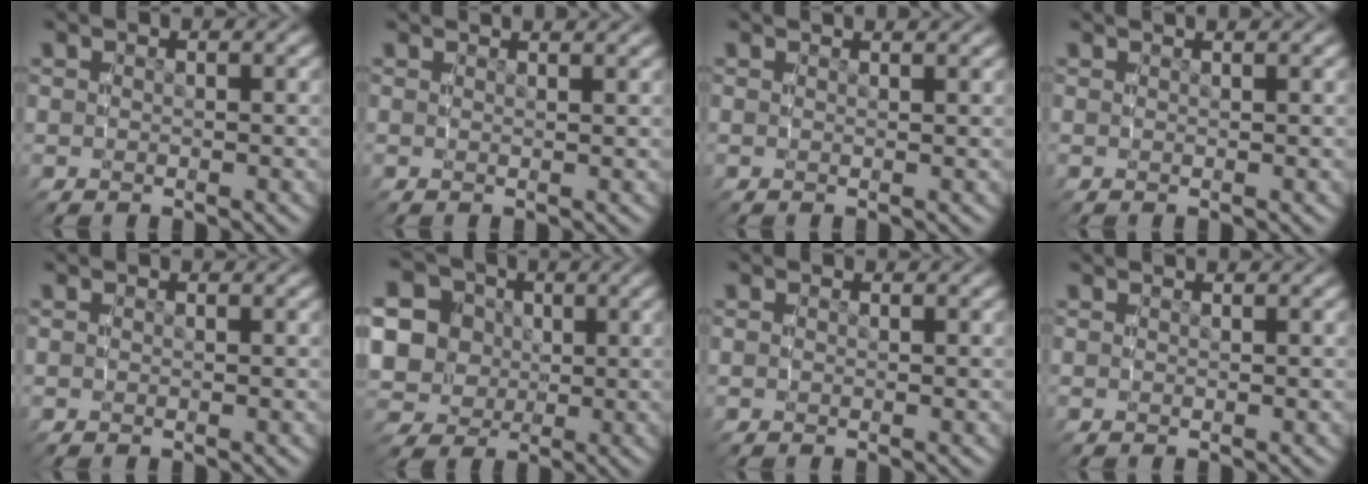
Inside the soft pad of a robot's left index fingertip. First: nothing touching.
{"total": 1.5, "force": [1.5, -0.3, 0.4], "torque": [-0.001, 0.004, 0.021]}
{"total": 1.3, "force": [1.2, -0.3, 0.3], "torque": [0.002, 0.003, 0.017]}
{"total": 1.1, "force": [1.0, -0.4, 0.2], "torque": [0.002, 0.004, 0.014]}
{"total": 0.0}
{"total": 13.9, "force": [0.4, 12.6, 5.8], "torque": [-0.149, -0.042, -0.002]}
{"total": 0.0}
{"total": 0.6, "force": [0.4, -0.4, 0.0], "torque": [0.005, 0.002, 0.007]}